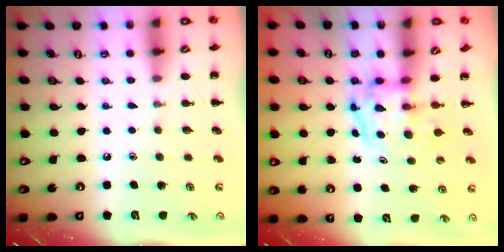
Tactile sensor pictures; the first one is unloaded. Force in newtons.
{"total": 3.7, "press": 3.7, "slide": 0.6}